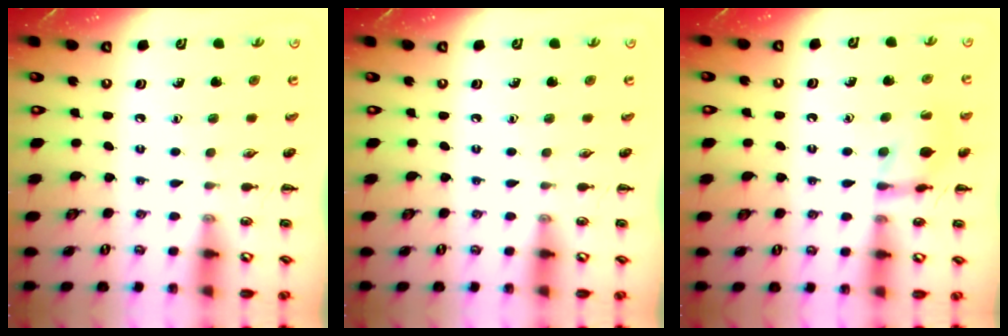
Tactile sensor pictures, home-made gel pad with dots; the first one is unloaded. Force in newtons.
{"total": 0.0}
{"total": 12.1, "press": 12.1, "slide": 0.5}